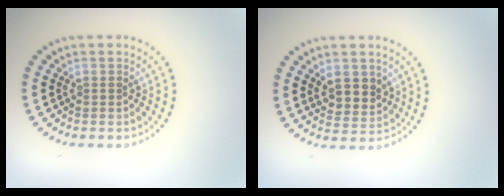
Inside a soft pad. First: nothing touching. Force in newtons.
{"total": 2.9, "press": 2.7, "slide": 0.8}